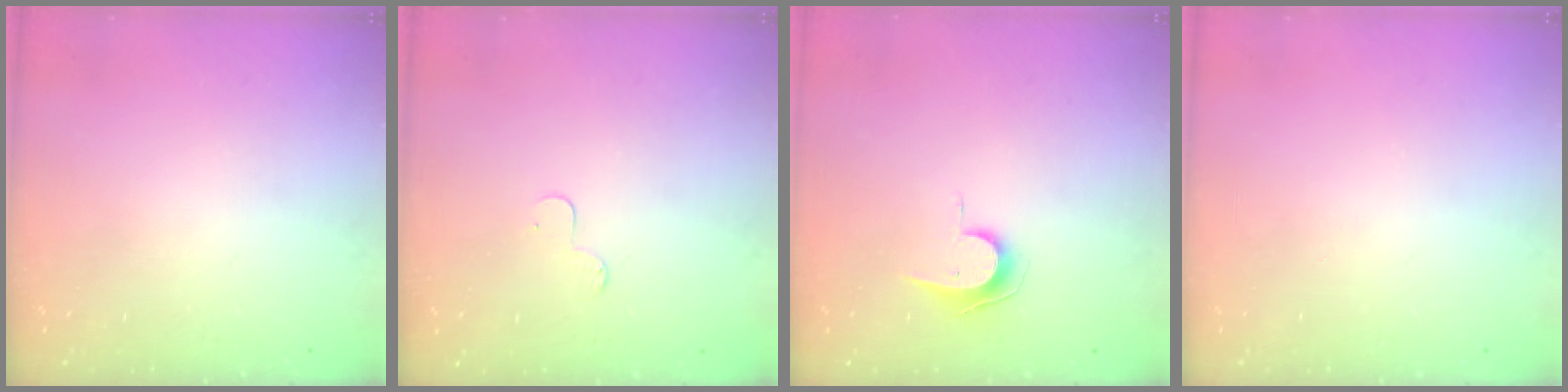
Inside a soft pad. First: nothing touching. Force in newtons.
{"total": 3.3, "press": 3.3, "slide": 0.3}
{"total": 7.7, "press": 7.6, "slide": 0.4}
{"total": 0.0}